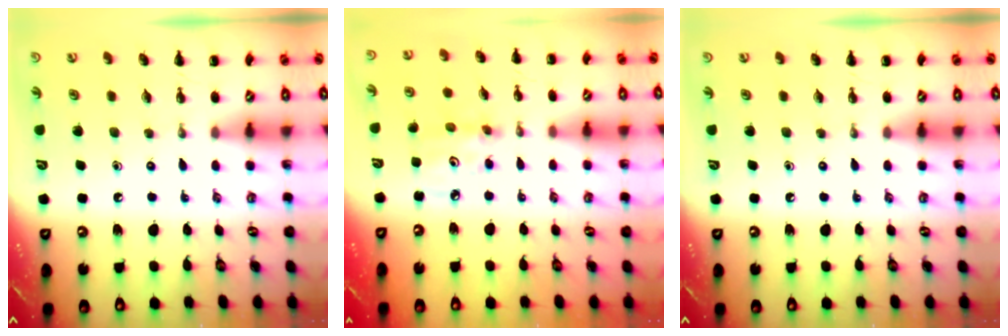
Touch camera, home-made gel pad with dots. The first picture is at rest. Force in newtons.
{"total": 4.1, "press": 4.1, "slide": 0.6}
{"total": 0.0}